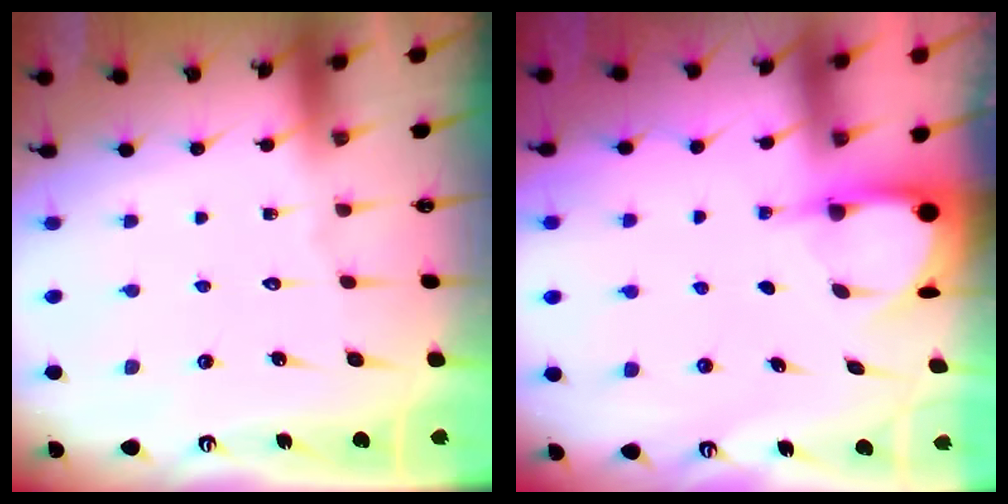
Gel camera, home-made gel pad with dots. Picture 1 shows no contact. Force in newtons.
{"total": 4.0, "press": 4.0, "slide": 0.3}